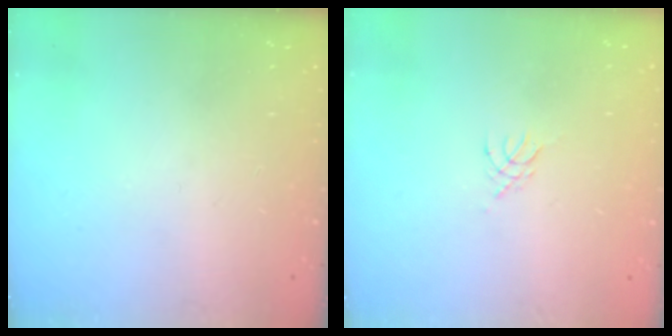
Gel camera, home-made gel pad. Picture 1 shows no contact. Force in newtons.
{"total": 2.8, "press": 2.7, "slide": 0.6}